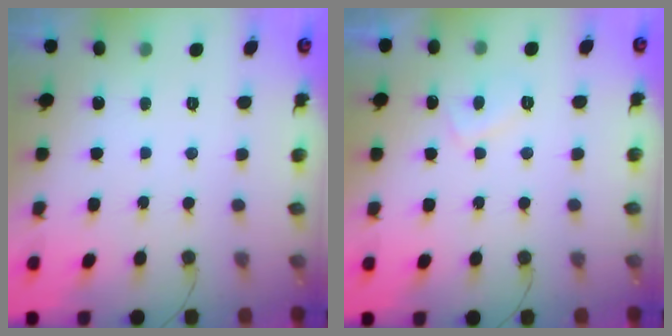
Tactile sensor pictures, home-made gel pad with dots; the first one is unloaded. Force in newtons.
{"total": 2.8, "press": 2.8, "slide": 0.4}